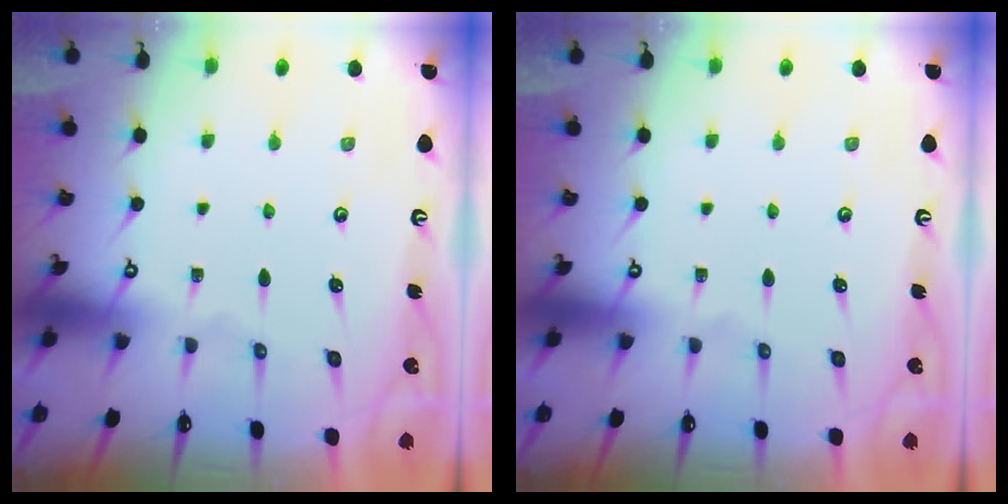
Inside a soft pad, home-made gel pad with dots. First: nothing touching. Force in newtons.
{"total": 0.0}